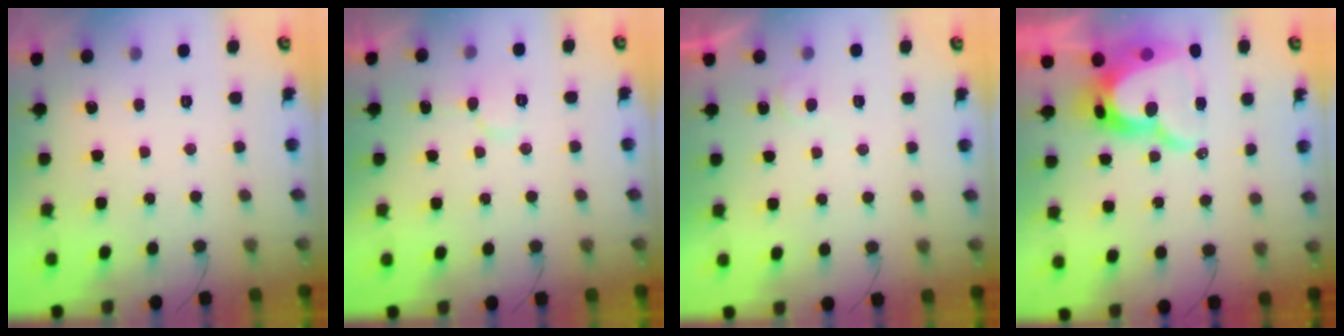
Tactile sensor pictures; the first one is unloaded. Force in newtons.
{"total": 5.8, "press": 5.8, "slide": 0.5}
{"total": 4.2, "press": 4.1, "slide": 0.4}
{"total": 17.8, "press": 17.7, "slide": 1.7}